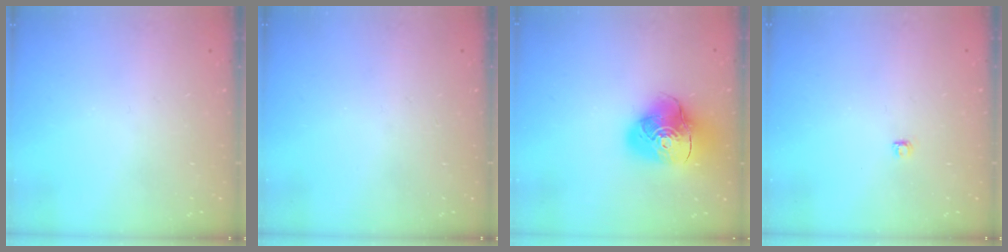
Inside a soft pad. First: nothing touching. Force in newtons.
{"total": 0.0}
{"total": 15.7, "press": 15.5, "slide": 2.0}
{"total": 2.8, "press": 2.8, "slide": 0.4}